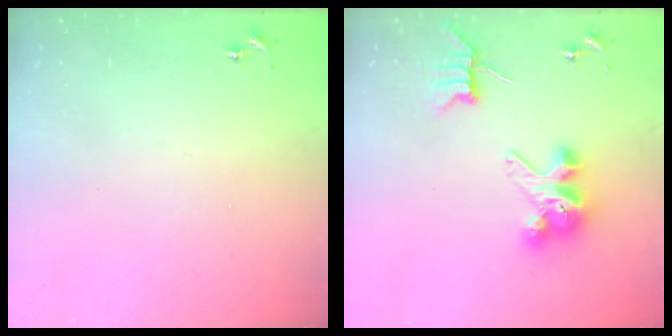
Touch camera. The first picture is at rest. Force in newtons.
{"total": 10.5, "press": 10.4, "slide": 1.0}